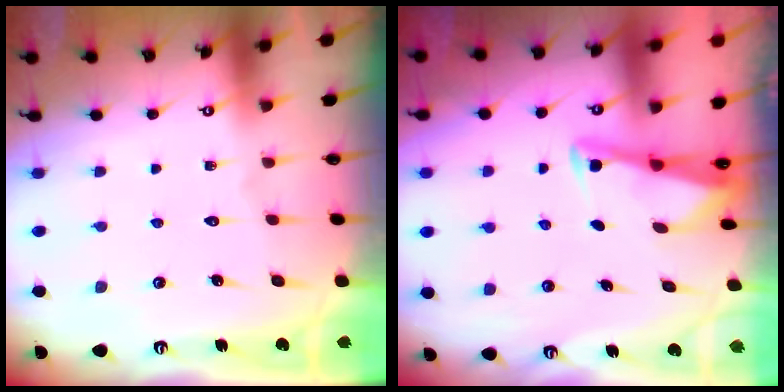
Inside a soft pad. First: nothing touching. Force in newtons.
{"total": 2.8, "press": 2.8, "slide": 0.3}